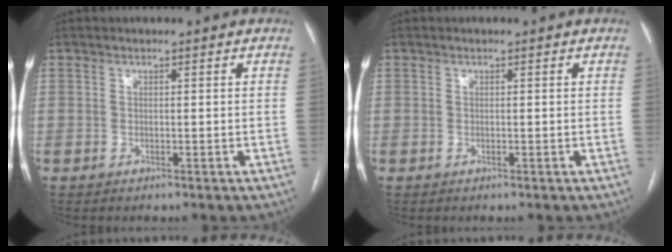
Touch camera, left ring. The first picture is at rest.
{"total": 0.0}